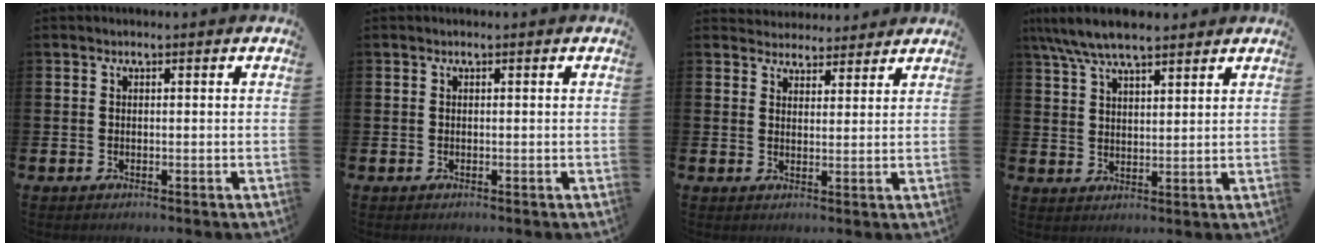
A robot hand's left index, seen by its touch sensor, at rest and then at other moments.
{"total": 0.0}
{"total": 3.7, "force": [3.5, 1.1, -0.3], "torque": [-0.003, -0.019, 0.064]}
{"total": 7.1, "force": [6.4, 1.4, 2.7], "torque": [-0.077, -0.014, 0.120]}